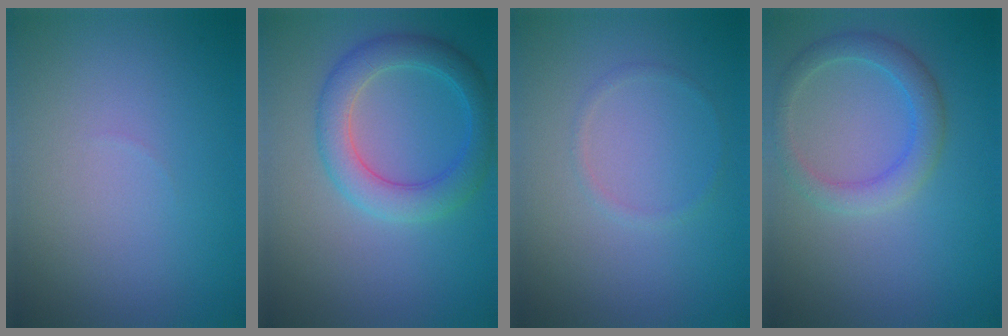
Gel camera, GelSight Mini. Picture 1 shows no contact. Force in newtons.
{"total": 4.3, "press": 4.3, "slide": 0.1}
{"total": 0.7, "press": 0.7, "slide": 0.1}
{"total": 2.8, "press": 2.8, "slide": 0.1}